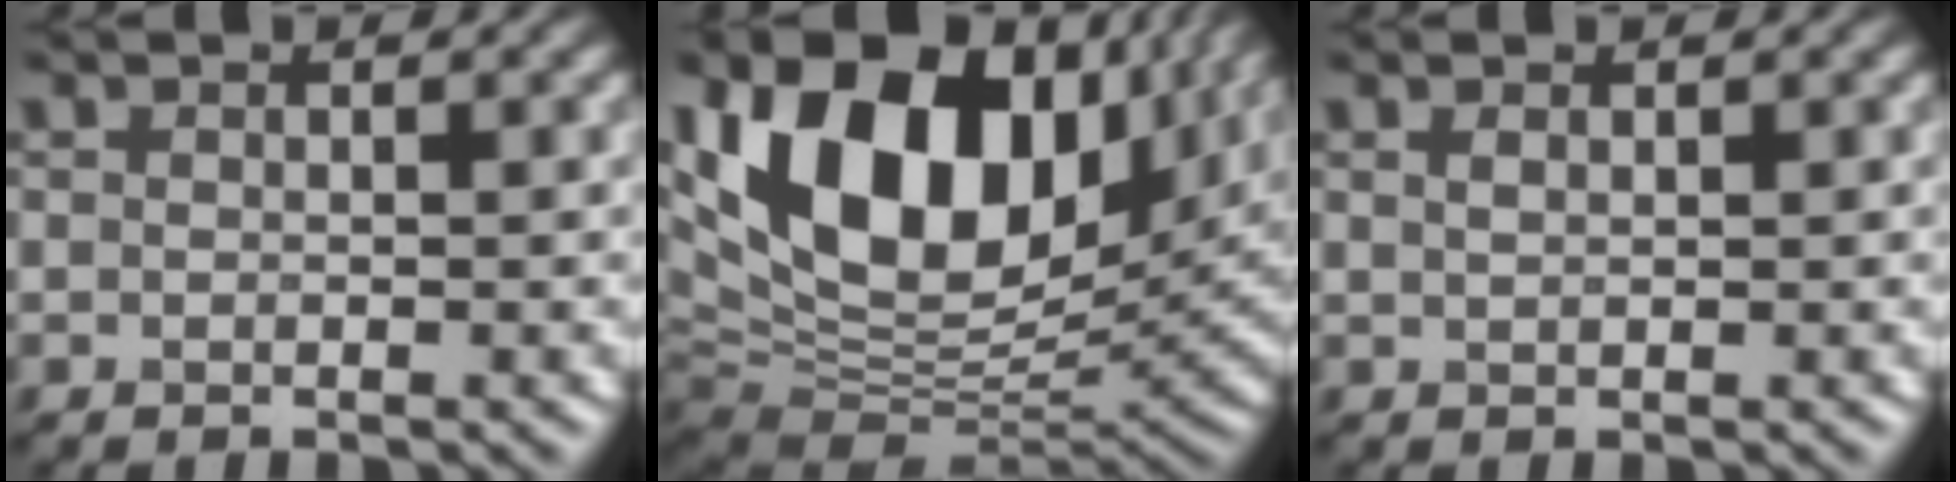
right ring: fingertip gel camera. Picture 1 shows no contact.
{"total": 19.0, "force": [6.4, 11.3, 13.8], "torque": [-0.266, 0.021, 0.107]}
{"total": 0.7, "force": [0.5, 0.2, 0.4], "torque": [-0.011, 0.001, 0.011]}